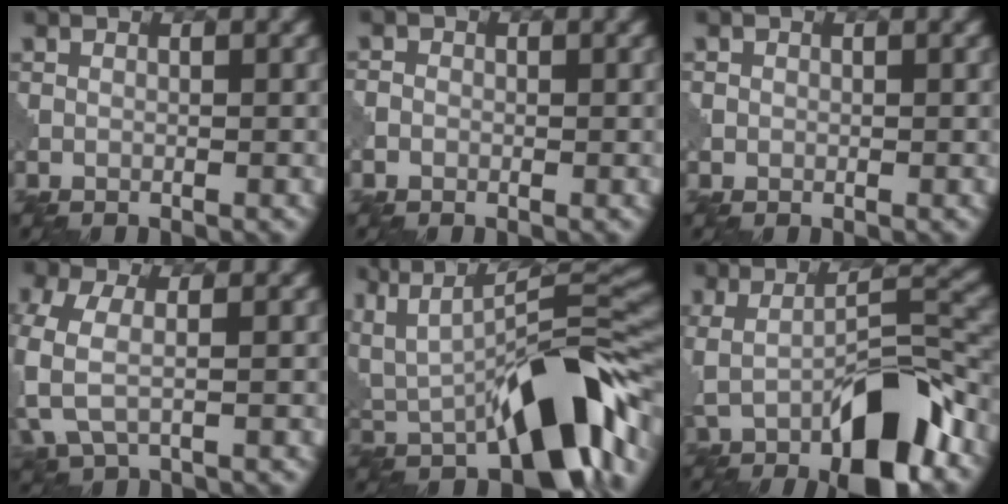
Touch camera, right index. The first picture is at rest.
{"total": 1.4, "force": [-0.2, 1.3, 0.4], "torque": [0.001, 0.005, -0.009]}
{"total": 0.8, "force": [0.0, 0.8, 0.0], "torque": [0.009, -0.004, 0.001]}
{"total": 4.7, "force": [-1.0, 2.6, 3.8], "torque": [-0.108, -0.001, -0.028]}
{"total": 13.2, "force": [-0.2, 5.6, 12.0], "torque": [-0.179, 0.001, 0.005]}
{"total": 9.7, "force": [-3.3, 3.2, 8.6], "torque": [-0.142, 0.002, -0.057]}